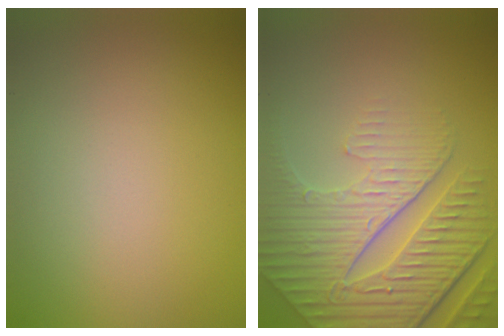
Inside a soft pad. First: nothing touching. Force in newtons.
{"total": 9.1, "press": 6.3, "slide": 6.6}